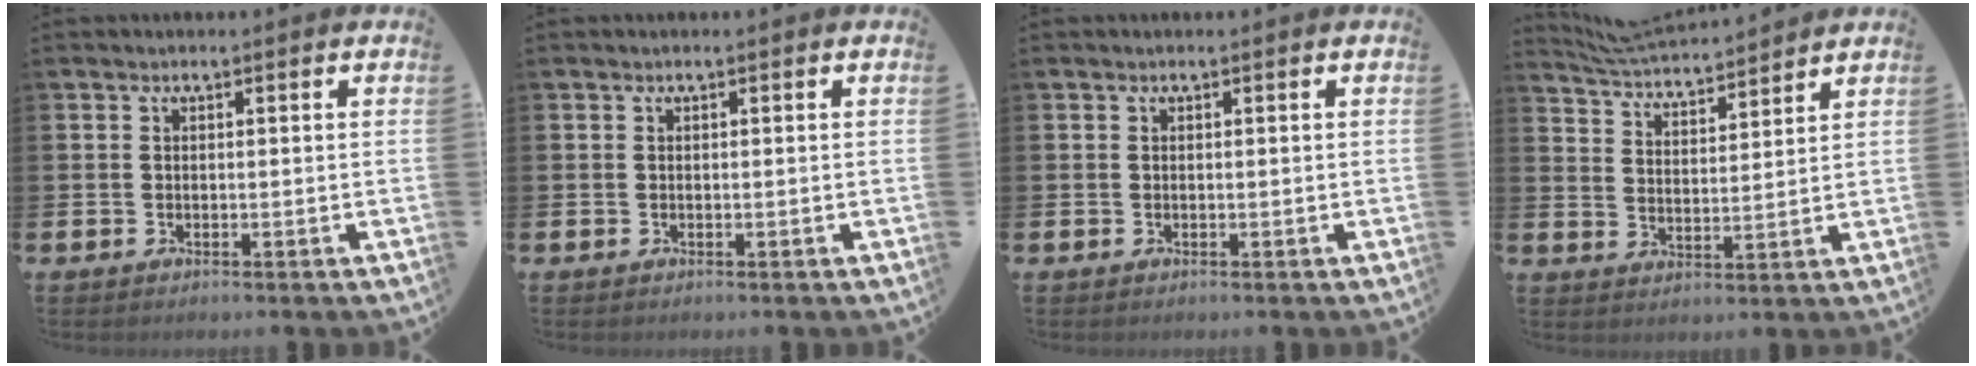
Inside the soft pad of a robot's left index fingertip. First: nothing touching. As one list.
[{"total": 0.0}, {"total": 0.0}, {"total": 4.9, "force": [4.8, 0.5, 0.3], "torque": [-0.031, -0.037, 0.084]}]